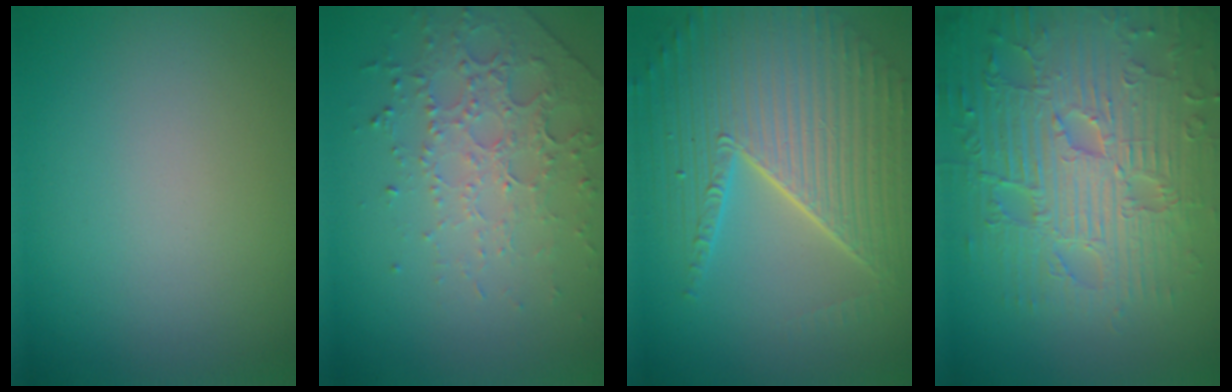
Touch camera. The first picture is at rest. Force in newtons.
{"total": 4.4, "press": 3.1, "slide": 3.2}
{"total": 9.9, "press": 6.3, "slide": 7.7}
{"total": 9.4, "press": 6.9, "slide": 6.4}